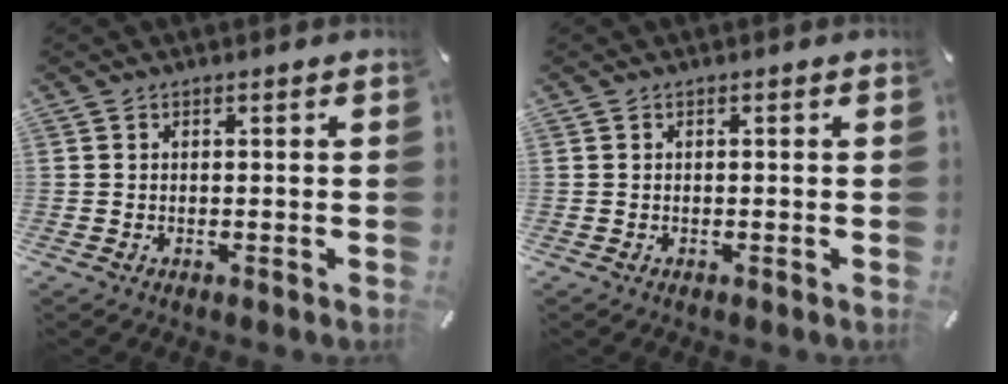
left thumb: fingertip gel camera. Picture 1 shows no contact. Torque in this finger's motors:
{"motor_torque": [-0.04, 0.04, -0.02, 0.02, 0.00]}